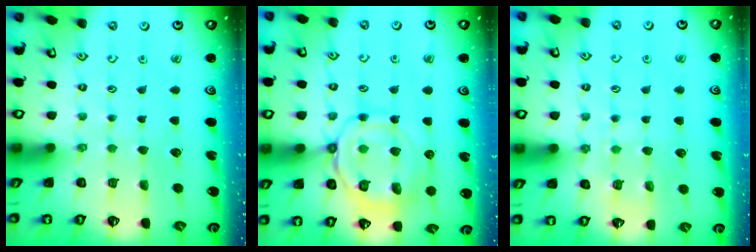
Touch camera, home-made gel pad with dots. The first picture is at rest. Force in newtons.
{"total": 12.3, "press": 12.3, "slide": 1.4}
{"total": 7.3, "press": 7.3, "slide": 0.8}